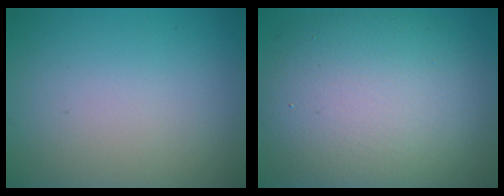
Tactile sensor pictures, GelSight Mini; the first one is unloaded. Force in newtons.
{"total": 11.7, "press": 11.7, "slide": 0.7}